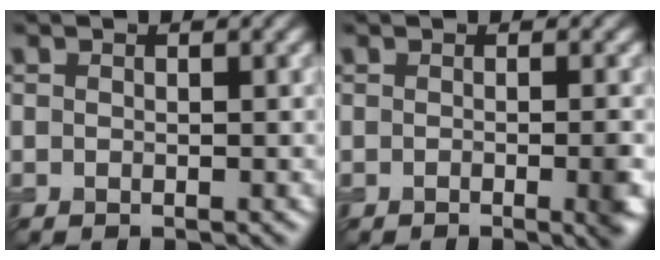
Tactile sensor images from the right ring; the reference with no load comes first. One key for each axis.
{"total": 2.9, "fx": -0.8, "fy": 0.8, "fz": 2.7, "tx": -0.030, "ty": -0.004, "tz": -0.012}